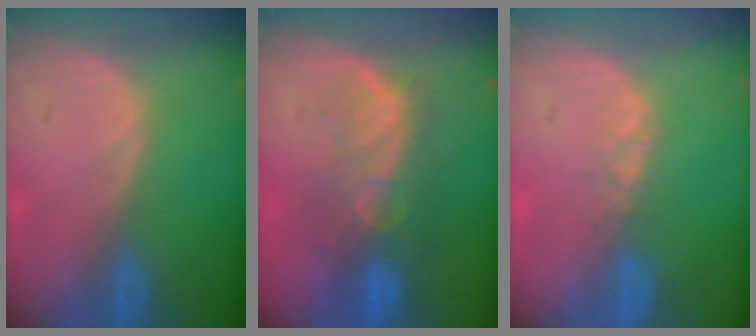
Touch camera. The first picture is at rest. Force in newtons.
{"total": 10.1, "press": 8.6, "slide": 5.3}
{"total": 1.0, "press": 1.0, "slide": 0.2}